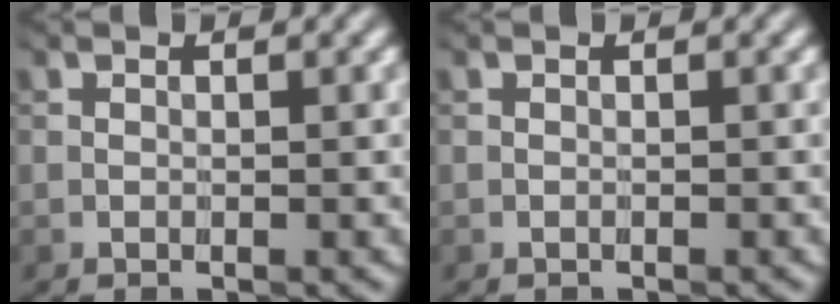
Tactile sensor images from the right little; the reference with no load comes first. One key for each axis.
{"total": 0.0}